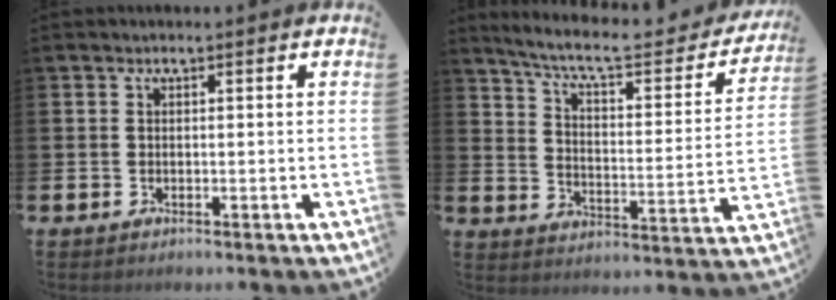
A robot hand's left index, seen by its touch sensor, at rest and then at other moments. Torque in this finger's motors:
{"motor_torque": [0.96, -1.18, 0.39, 0.06]}